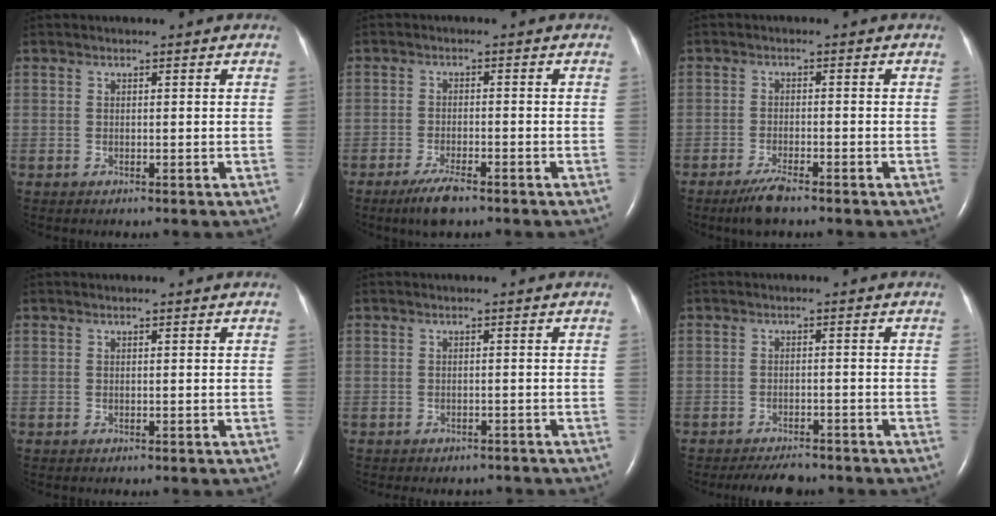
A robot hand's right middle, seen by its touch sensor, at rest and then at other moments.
{"total": 4.6, "force": [-3.3, 0.8, 3.1], "torque": [-0.071, -0.009, -0.057]}
{"total": 3.8, "force": [-2.9, 0.5, 2.4], "torque": [-0.059, -0.008, -0.055]}
{"total": 0.0}
{"total": 3.5, "force": [-3.0, 1.5, 0.6], "torque": [-0.010, 0.002, -0.036]}
{"total": 5.0, "force": [-4.5, 1.5, 1.6], "torque": [-0.024, -0.008, -0.068]}